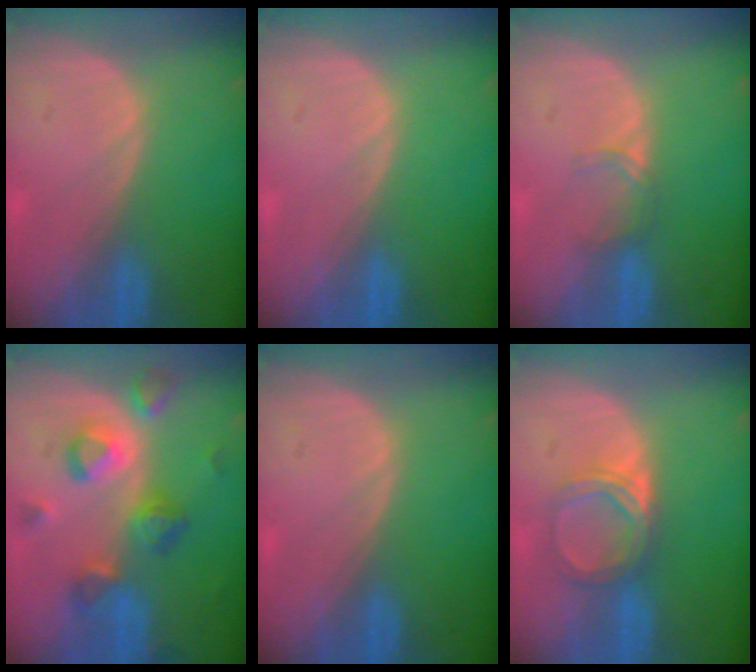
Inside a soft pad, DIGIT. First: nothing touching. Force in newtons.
{"total": 0.0}
{"total": 1.9, "press": 1.9, "slide": 0.3}
{"total": 8.0, "press": 7.7, "slide": 2.1}
{"total": 0.0}
{"total": 5.2, "press": 4.6, "slide": 2.4}